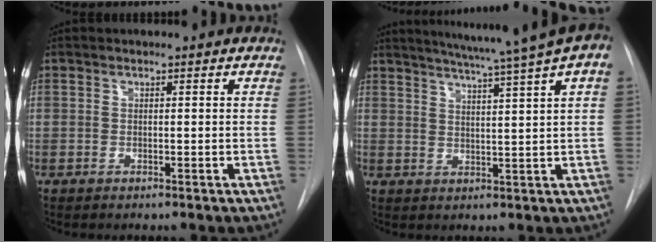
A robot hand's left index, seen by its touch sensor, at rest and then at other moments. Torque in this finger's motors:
{"motor_torque": [-0.31, -1.03, -0.76, 0.06]}